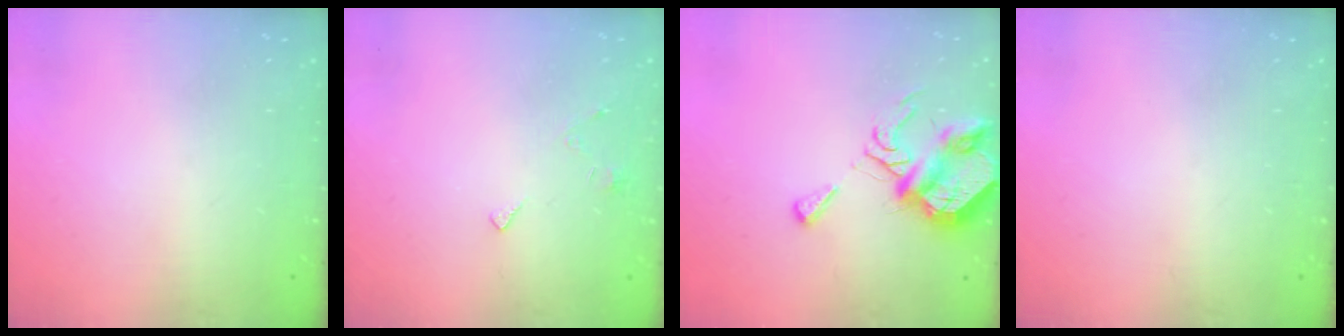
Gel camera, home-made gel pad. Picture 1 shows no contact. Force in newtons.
{"total": 2.0, "press": 1.9, "slide": 0.4}
{"total": 8.5, "press": 8.4, "slide": 1.0}
{"total": 0.0}